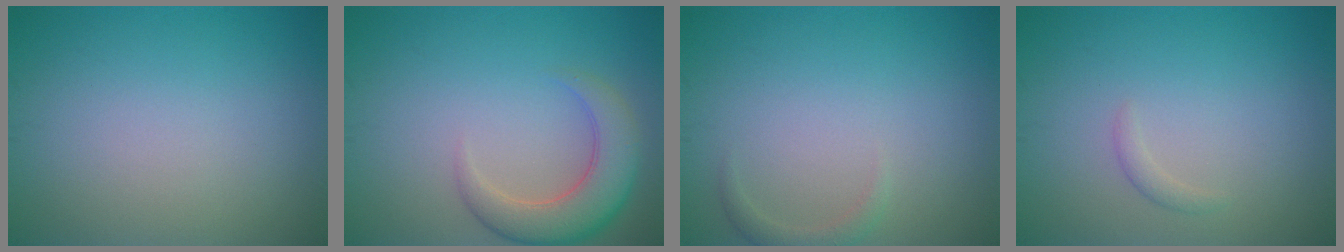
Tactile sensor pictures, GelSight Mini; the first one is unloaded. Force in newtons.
{"total": 4.7, "press": 4.7, "slide": 0.3}
{"total": 1.2, "press": 1.2, "slide": 0.2}
{"total": 0.8, "press": 0.8, "slide": 0.0}